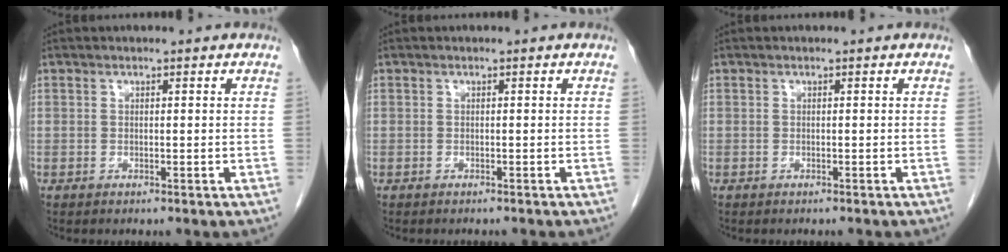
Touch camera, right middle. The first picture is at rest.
{"total": 2.5, "force": [-2.3, 0.4, 0.9], "torque": [-0.015, -0.003, -0.026]}
{"total": 1.7, "force": [-1.6, 0.3, 0.7], "torque": [-0.012, -0.002, -0.017]}